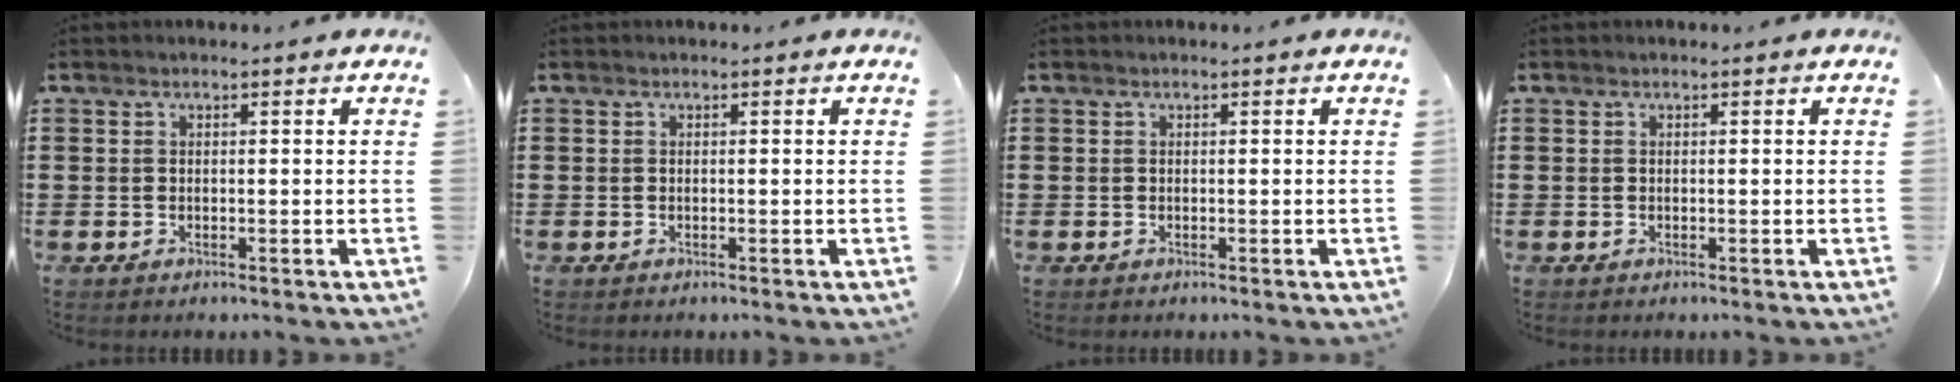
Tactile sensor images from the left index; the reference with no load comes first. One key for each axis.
{"total": 0.0}
{"total": 0.0}
{"total": 0.0}